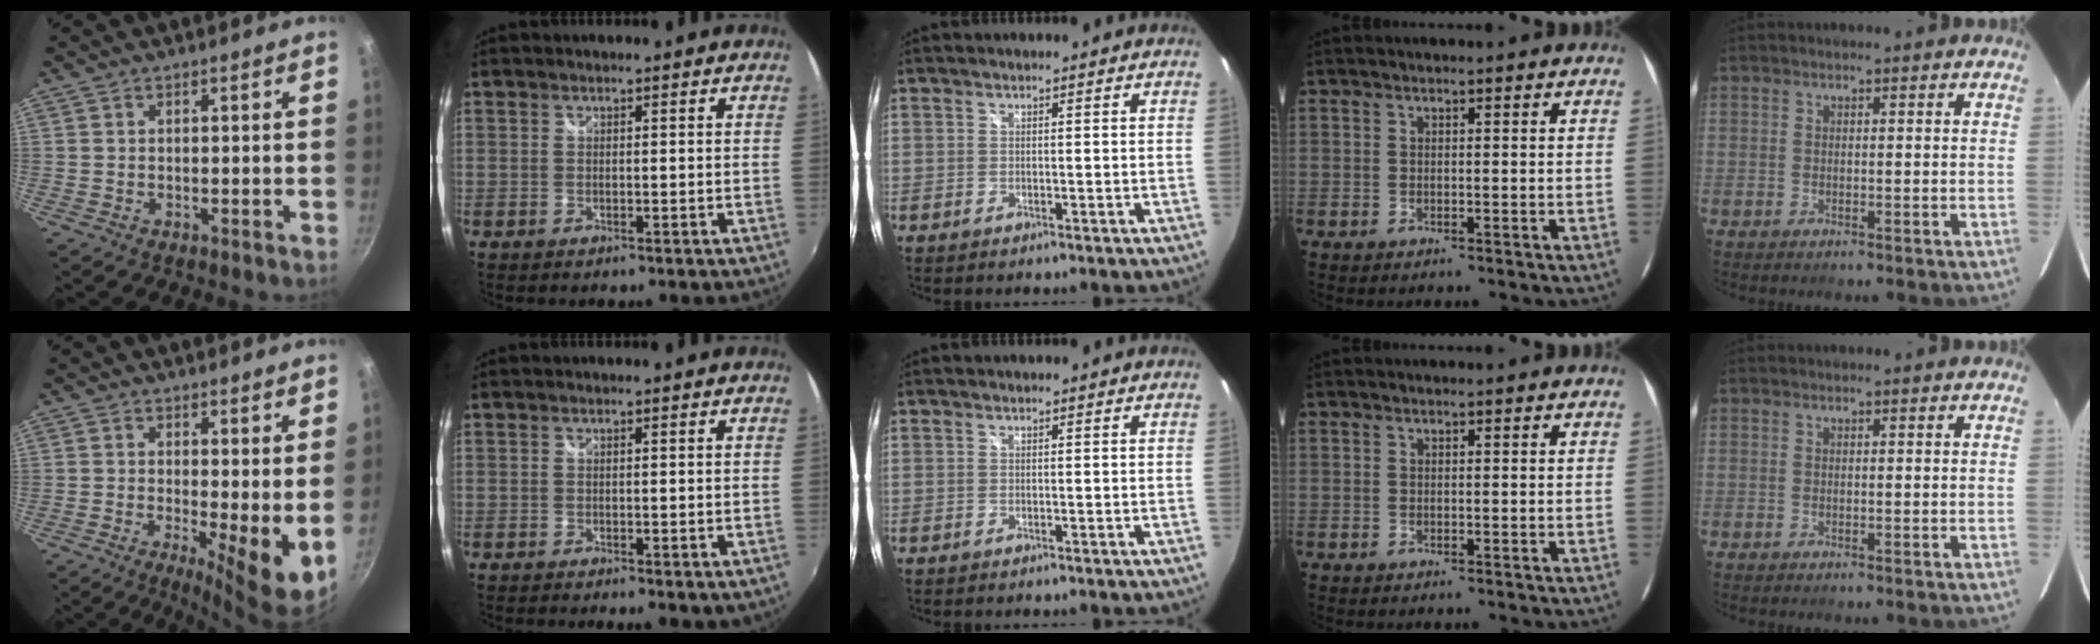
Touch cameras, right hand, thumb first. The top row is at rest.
{"thumb": {"total": 7.8, "force": [0.1, 1.9, 7.6], "torque": [-0.108, -0.022, 0.001]}, "index": {"total": 2.9, "force": [-1.3, 0.9, 2.4], "torque": [-0.037, -0.013, -0.013]}}